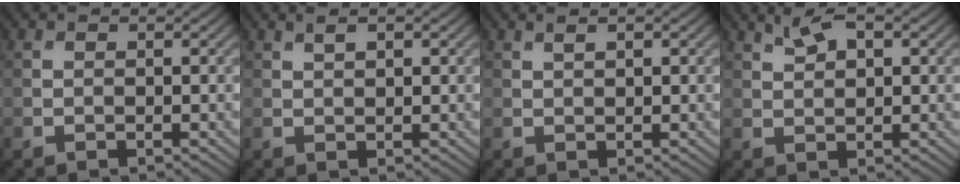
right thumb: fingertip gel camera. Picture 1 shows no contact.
{"total": 1.6, "force": [0.9, 0.5, 1.3], "torque": [-0.026, -0.001, 0.022]}
{"total": 1.3, "force": [0.7, 0.2, 1.0], "torque": [-0.021, 0.003, 0.016]}
{"total": 3.4, "force": [1.9, 1.3, 2.5], "torque": [-0.053, 0.004, 0.041]}